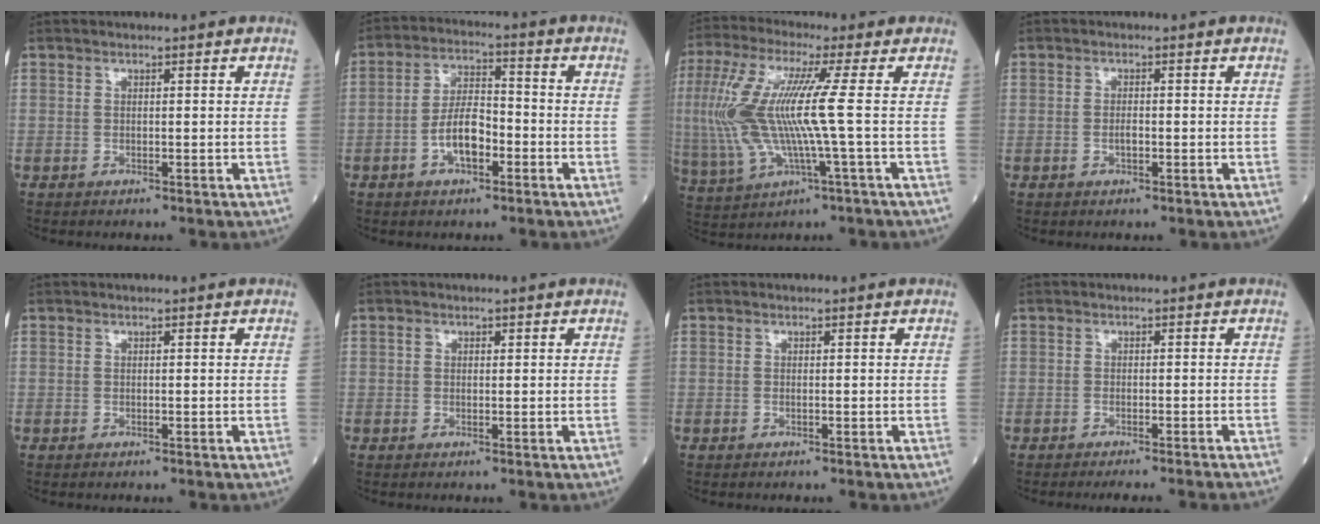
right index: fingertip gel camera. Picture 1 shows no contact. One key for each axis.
{"total": 7.2, "fx": -2.7, "fy": 2.9, "fz": 6.0, "tx": -0.120, "ty": 0.013, "tz": -0.051}
{"total": 14.2, "fx": 0.4, "fy": 1.0, "fz": 14.2, "tx": -0.327, "ty": 0.007, "tz": 0.006}
{"total": 1.4, "fx": -0.5, "fy": 0.4, "fz": 1.2, "tx": -0.024, "ty": 0.001, "tz": -0.010}
{"total": 0.0}
{"total": 0.9, "fx": 0.3, "fy": 0.7, "fz": 0.4, "tx": -0.007, "ty": 0.007, "tz": 0.004}
{"total": 0.0}
{"total": 5.2, "fx": -4.8, "fy": 0.3, "fz": 1.9, "tx": -0.013, "ty": -0.013, "tz": -0.064}